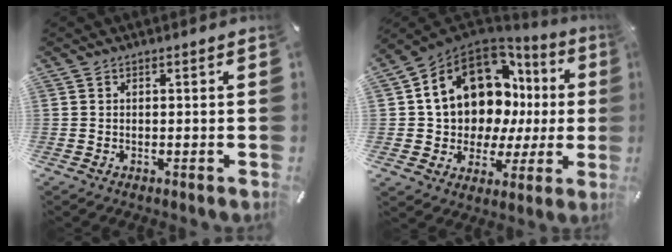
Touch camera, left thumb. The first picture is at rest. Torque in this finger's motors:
{"motor_torque": [2.50, 2.51, 1.27, -0.63, 0.36]}